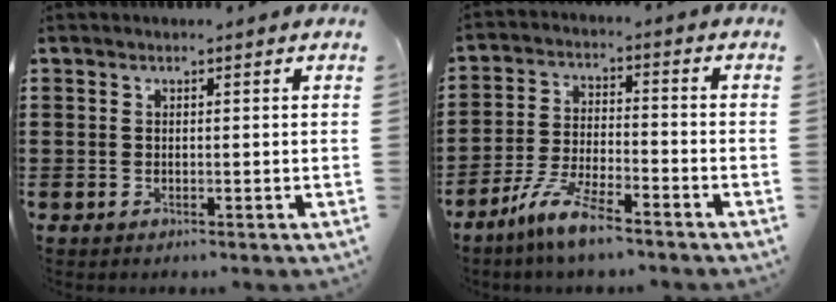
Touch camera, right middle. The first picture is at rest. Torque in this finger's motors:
{"motor_torque": [1.78, -0.36, 0.37, 0.16]}